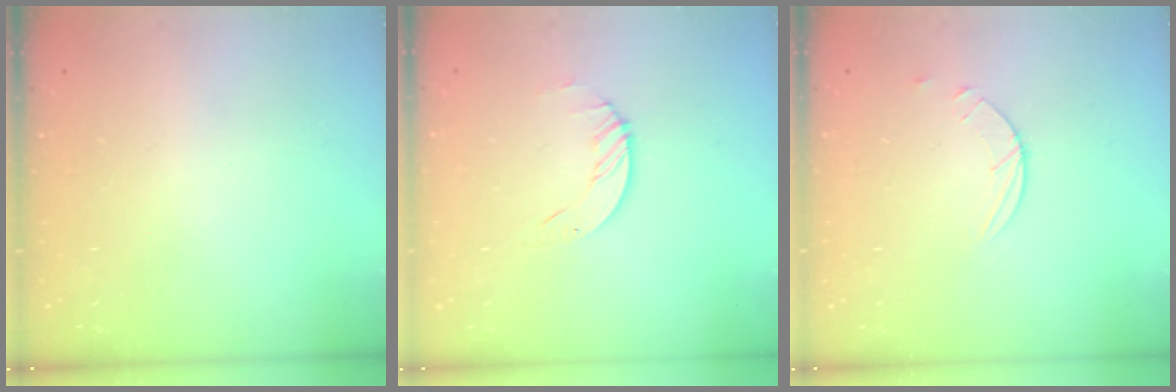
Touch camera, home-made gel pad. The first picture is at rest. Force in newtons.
{"total": 1.9, "press": 1.9, "slide": 0.2}
{"total": 2.5, "press": 2.4, "slide": 0.3}